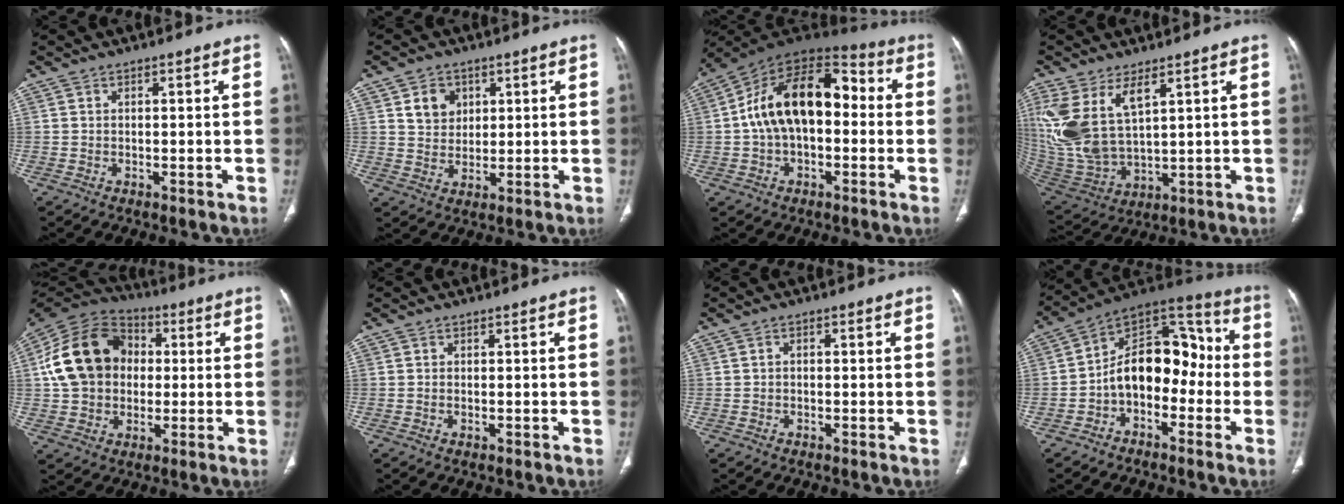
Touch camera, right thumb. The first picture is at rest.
{"total": 5.9, "force": [2.4, 4.8, 2.4], "torque": [-0.019, -0.012, 0.045]}
{"total": 18.7, "force": [0.3, 11.2, 14.9], "torque": [-0.231, 0.050, -0.004]}
{"total": 15.2, "force": [6.2, 7.4, 11.7], "torque": [-0.255, -0.023, 0.146]}
{"total": 18.2, "force": [1.7, 14.5, 10.8], "torque": [-0.187, 0.024, 0.024]}
{"total": 0.6, "force": [-0.2, 0.4, 0.5], "torque": [-0.012, 0.001, -0.001]}
{"total": 0.8, "force": [-0.1, 0.6, 0.4], "torque": [-0.005, 0.002, -0.005]}
{"total": 15.1, "force": [-2.7, 10.0, 11.0], "torque": [-0.135, 0.069, -0.058]}